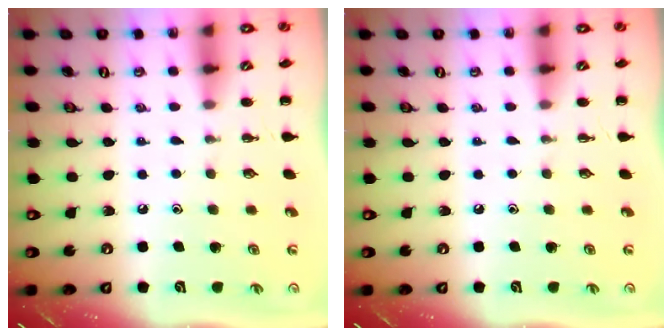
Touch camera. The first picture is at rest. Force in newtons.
{"total": 0.0}